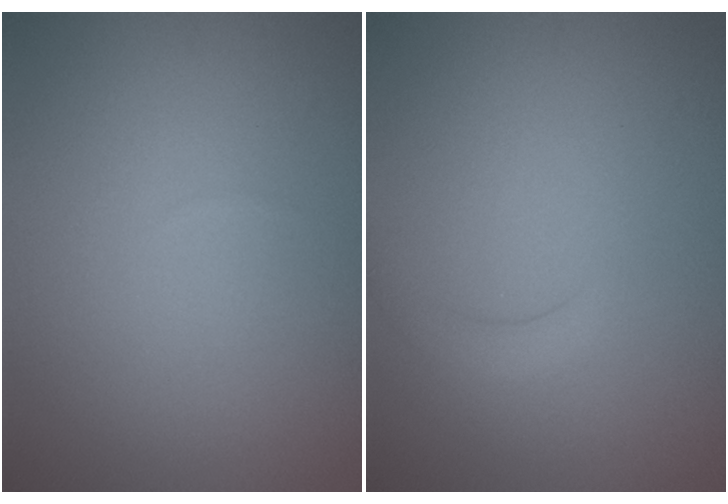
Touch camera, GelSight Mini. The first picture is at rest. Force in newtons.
{"total": 1.5, "press": 1.5, "slide": 0.2}